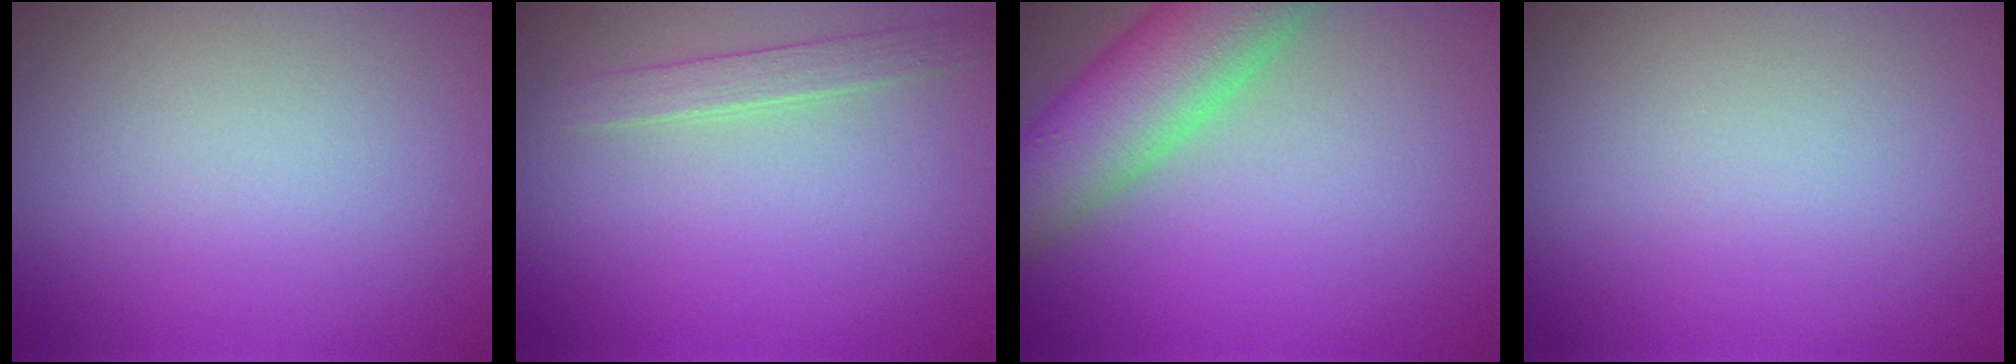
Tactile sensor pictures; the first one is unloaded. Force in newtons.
{"total": 1.6, "press": 1.6, "slide": 0.2}
{"total": 8.2, "press": 8.2, "slide": 0.4}
{"total": 0.0}